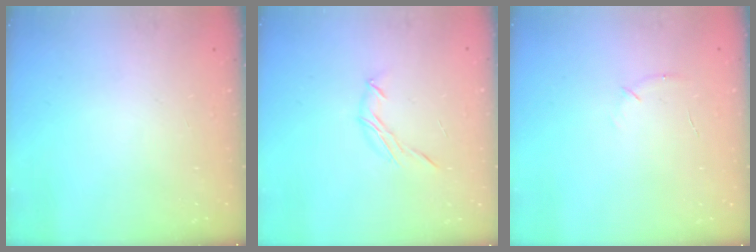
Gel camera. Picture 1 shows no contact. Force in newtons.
{"total": 6.6, "press": 6.4, "slide": 1.6}
{"total": 4.1, "press": 3.9, "slide": 1.2}